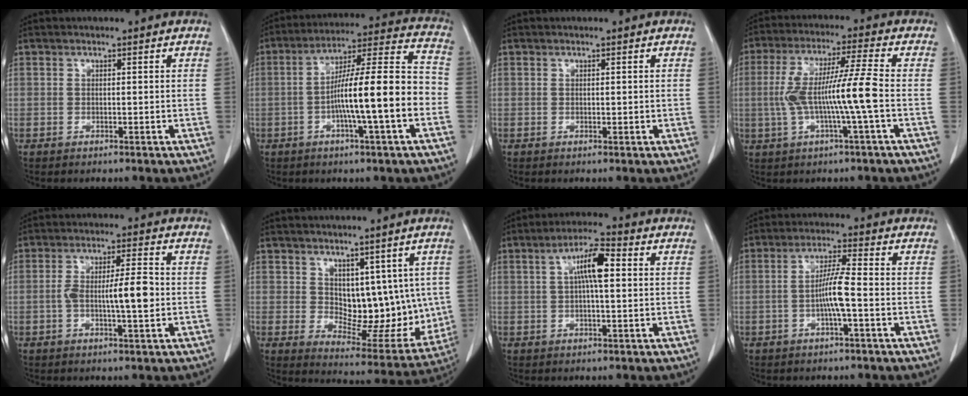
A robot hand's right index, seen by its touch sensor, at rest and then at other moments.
{"total": 16.0, "force": [-3.6, 0.7, 15.6], "torque": [-0.252, 0.017, -0.062]}
{"total": 0.6, "force": [0.1, 0.3, 0.5], "torque": [-0.008, -0.002, 0.004]}
{"total": 10.5, "force": [-1.4, -0.6, 10.4], "torque": [-0.207, 0.013, -0.027]}
{"total": 7.3, "force": [-0.9, 0.9, 7.2], "torque": [-0.129, 0.007, -0.016]}
{"total": 11.6, "force": [2.4, 6.6, 9.2], "torque": [-0.104, -0.002, 0.056]}
{"total": 6.8, "force": [1.3, 1.3, 6.5], "torque": [-0.120, 0.018, 0.020]}
{"total": 5.6, "force": [-1.2, -0.1, 5.4], "torque": [-0.110, 0.004, -0.024]}